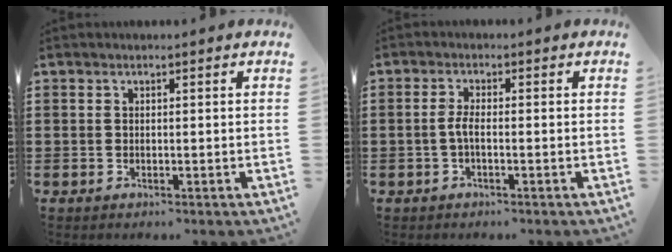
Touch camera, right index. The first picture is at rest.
{"total": 2.5, "force": [-0.7, 0.6, 2.4], "torque": [-0.059, -0.003, -0.019]}